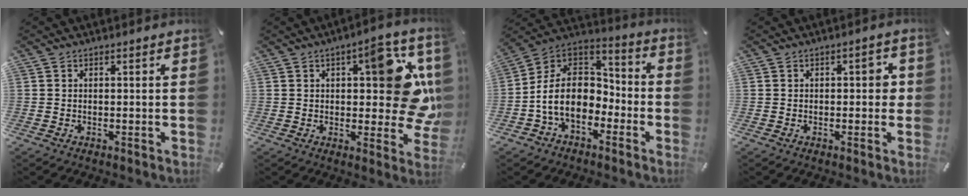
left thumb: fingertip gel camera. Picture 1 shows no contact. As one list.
[{"total": 18.0, "force": [4.1, 7.8, 15.7], "torque": [-0.178, -0.021, 0.063]}, {"total": 13.2, "force": [-4.6, 9.7, 7.7], "torque": [-0.185, 0.015, -0.089]}, {"total": 2.9, "force": [-0.1, 1.7, 2.4], "torque": [-0.029, 0.006, -0.008]}]